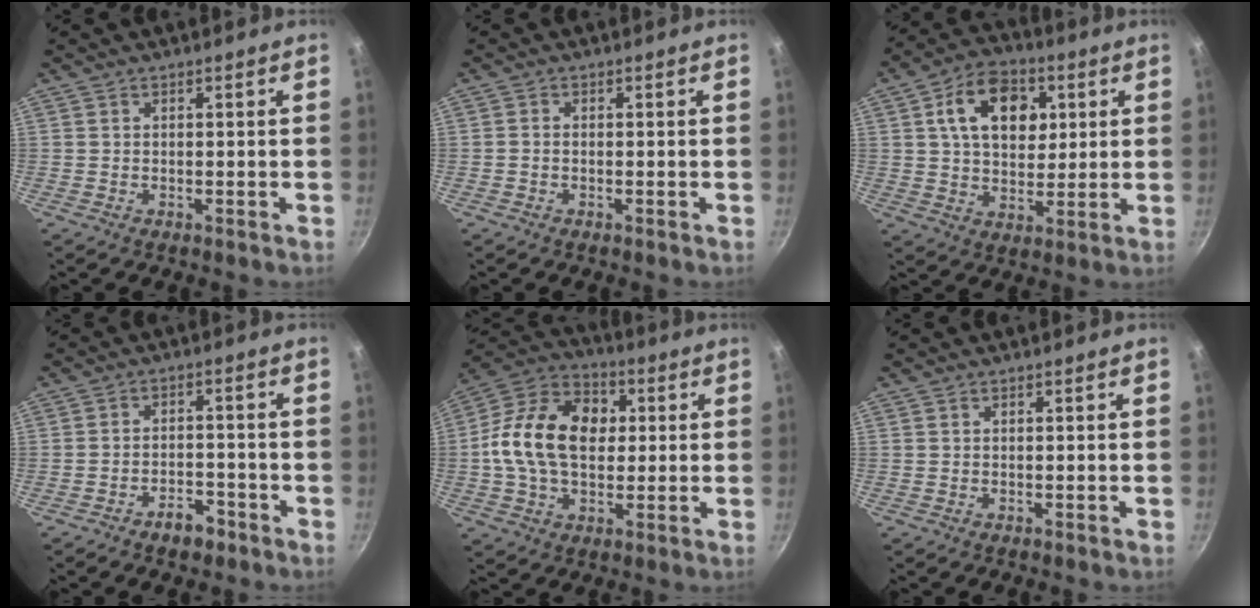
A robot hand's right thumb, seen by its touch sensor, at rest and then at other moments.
{"total": 0.7, "force": [-0.3, 0.4, 0.5], "torque": [-0.009, 0.004, -0.007]}
{"total": 14.3, "force": [4.3, 9.8, 9.6], "torque": [-0.118, 0.000, 0.064]}
{"total": 4.7, "force": [-3.3, 2.4, 2.4], "torque": [-0.024, 0.029, -0.047]}
{"total": 18.1, "force": [1.4, 12.6, 12.9], "torque": [-0.200, 0.025, 0.004]}
{"total": 0.0}